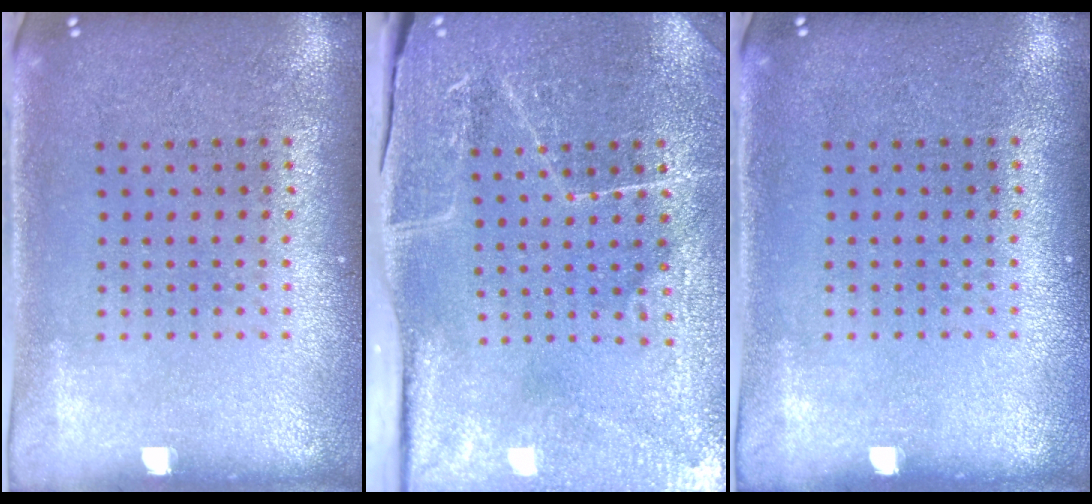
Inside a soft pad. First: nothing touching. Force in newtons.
{"total": 3.9, "press": 3.8, "slide": 0.7}
{"total": 0.0}